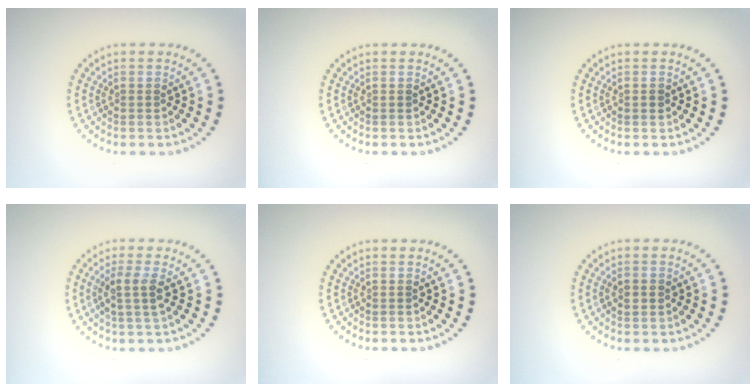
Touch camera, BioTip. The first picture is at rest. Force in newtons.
{"total": 0.0}
{"total": 0.8, "press": 0.8, "slide": 0.2}
{"total": 2.3, "press": 1.9, "slide": 1.3}
{"total": 0.0}
{"total": 1.5, "press": 1.5, "slide": 0.1}